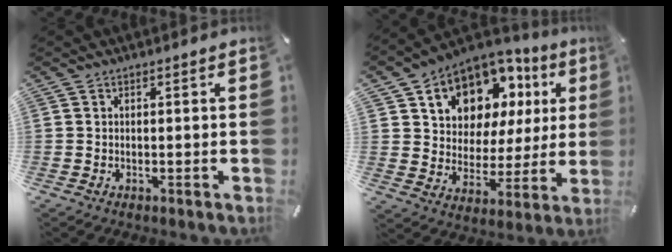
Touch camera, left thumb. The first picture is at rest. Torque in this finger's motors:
{"motor_torque": [2.53, 2.48, 2.32, -0.45, 0.15]}